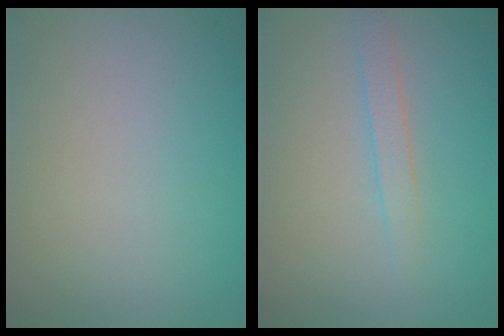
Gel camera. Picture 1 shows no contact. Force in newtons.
{"total": 1.4, "press": 1.4, "slide": 0.1}